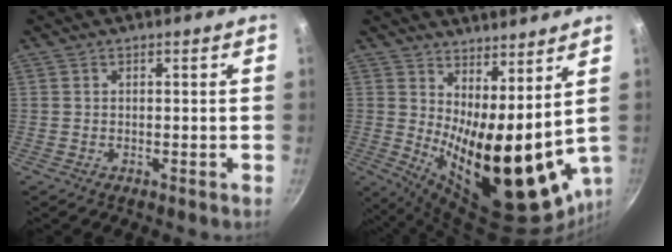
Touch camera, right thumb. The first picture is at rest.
{"total": 19.2, "force": [5.3, 7.3, 16.9], "torque": [-0.221, -0.056, 0.098]}